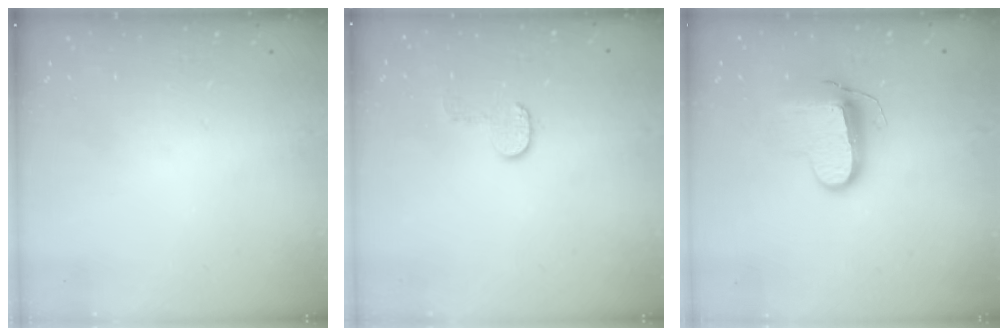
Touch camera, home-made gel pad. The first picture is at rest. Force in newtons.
{"total": 5.9, "press": 5.9, "slide": 0.4}
{"total": 10.4, "press": 10.4, "slide": 0.5}